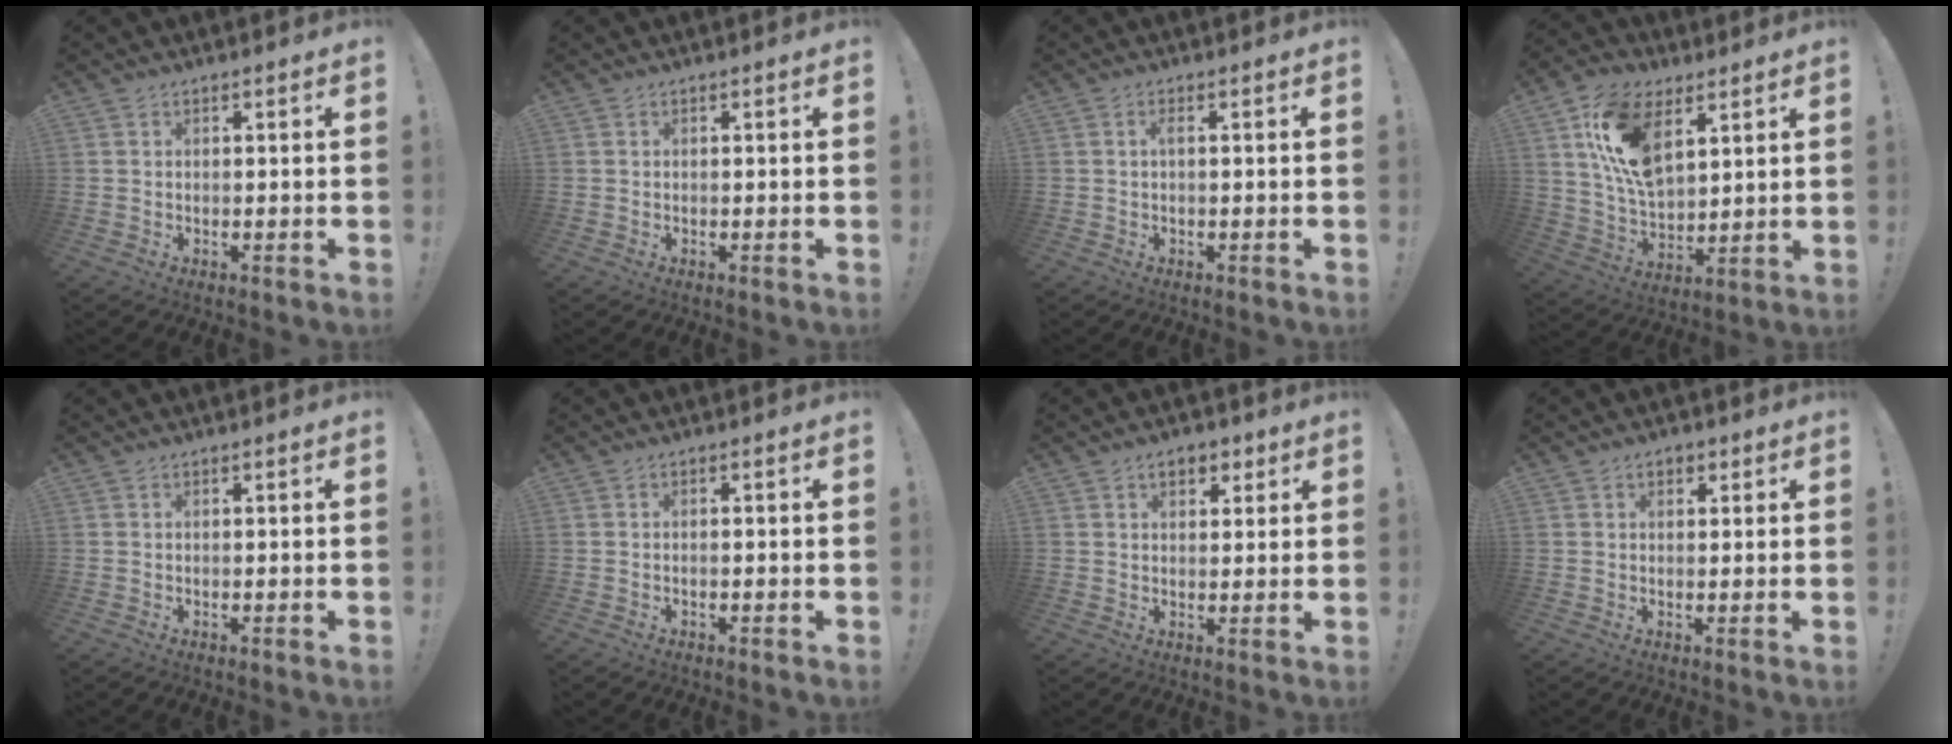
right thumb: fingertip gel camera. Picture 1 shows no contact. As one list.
[{"total": 0.0}, {"total": 1.4, "force": [-0.1, 0.2, 1.4], "torque": [-0.035, 0.006, -0.001]}, {"total": 17.3, "force": [7.9, 10.4, 11.4], "torque": [-0.224, -0.027, 0.146]}, {"total": 0.0}, {"total": 0.7, "force": [-0.6, 0.0, 0.3], "torque": [-0.008, 0.001, -0.010]}, {"total": 5.2, "force": [2.4, 3.5, 3.0], "torque": [-0.043, 0.004, 0.042]}, {"total": 2.4, "force": [0.9, 1.7, 1.4], "torque": [-0.021, 0.003, 0.015]}]